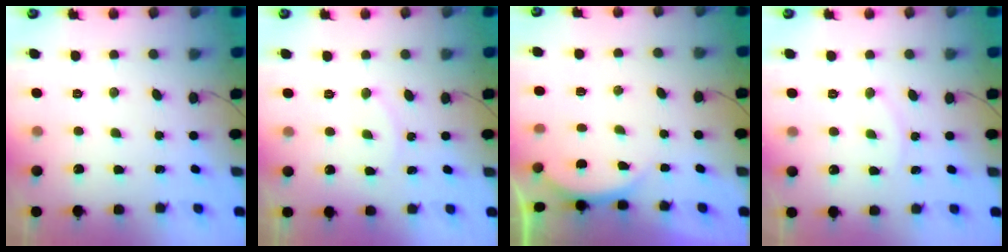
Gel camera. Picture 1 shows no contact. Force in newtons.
{"total": 3.8, "press": 3.8, "slide": 0.5}
{"total": 2.3, "press": 2.2, "slide": 0.6}
{"total": 5.4, "press": 5.4, "slide": 0.1}